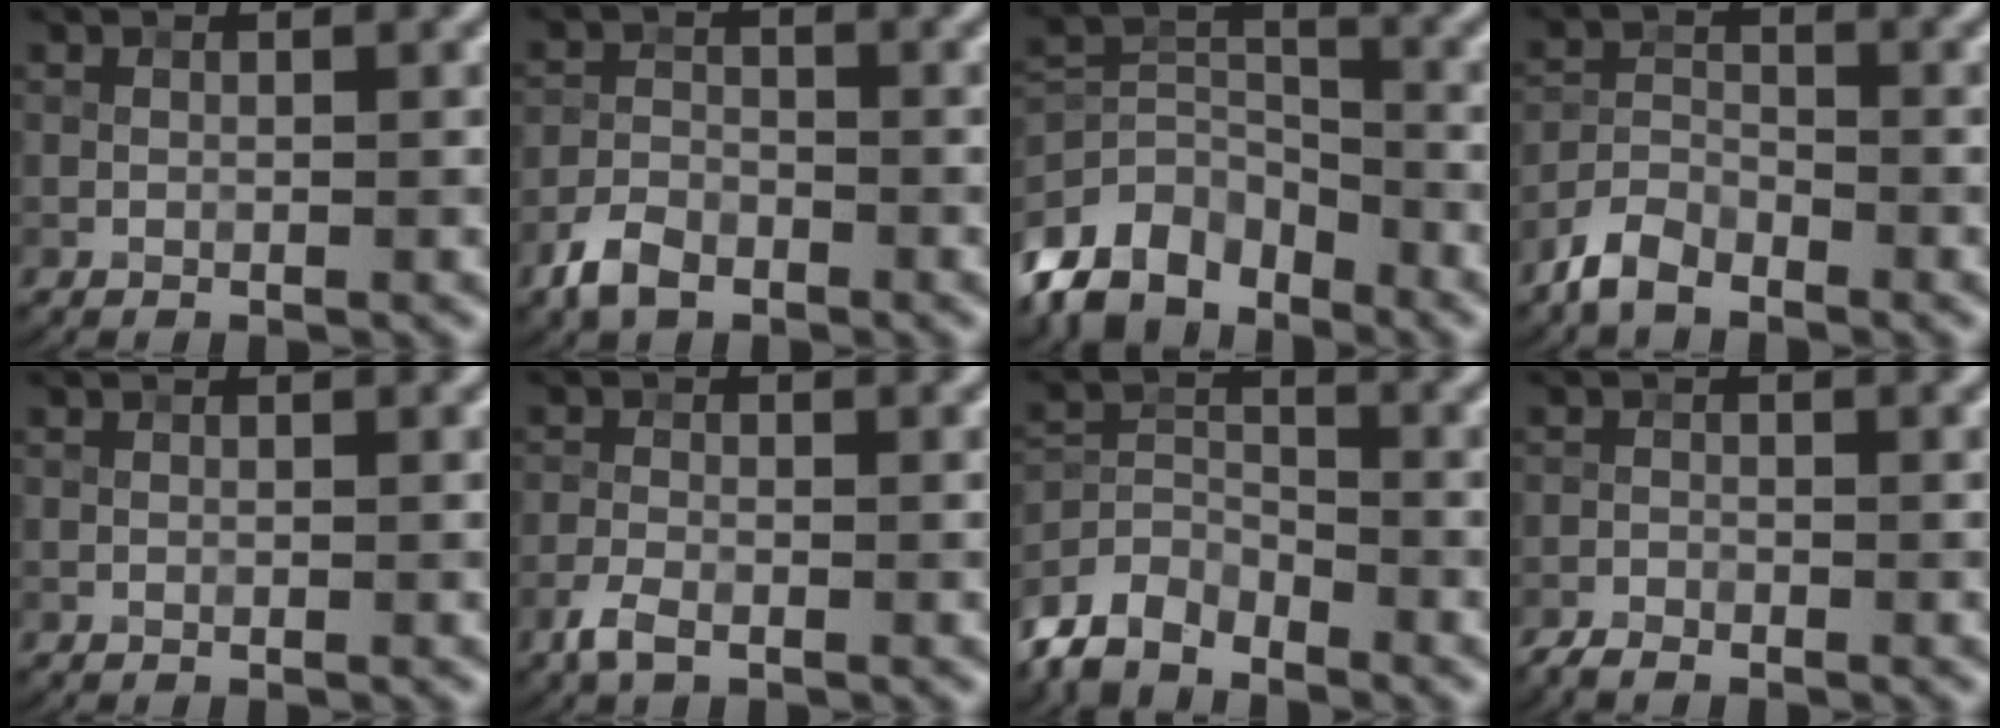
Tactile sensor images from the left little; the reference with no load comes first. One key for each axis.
{"total": 3.1, "fx": -2.3, "fy": 1.7, "fz": 1.2, "tx": -0.020, "ty": -0.002, "tz": -0.055}
{"total": 7.5, "fx": -5.7, "fy": 4.0, "fz": 2.8, "tx": -0.047, "ty": -0.006, "tz": -0.122}
{"total": 3.1, "fx": -2.6, "fy": 1.3, "fz": 1.1, "tx": -0.020, "ty": 0.002, "tz": -0.063}
{"total": 0.0}
{"total": 1.9, "fx": -1.4, "fy": 0.7, "fz": 1.1, "tx": -0.024, "ty": -0.003, "tz": -0.033}
{"total": 4.5, "fx": -4.0, "fy": 1.9, "fz": 1.0, "tx": -0.019, "ty": -0.005, "tz": -0.092}
{"total": 1.3, "fx": -1.3, "fy": 0.4, "fz": 0.2, "tx": -0.002, "ty": -0.003, "tz": -0.030}